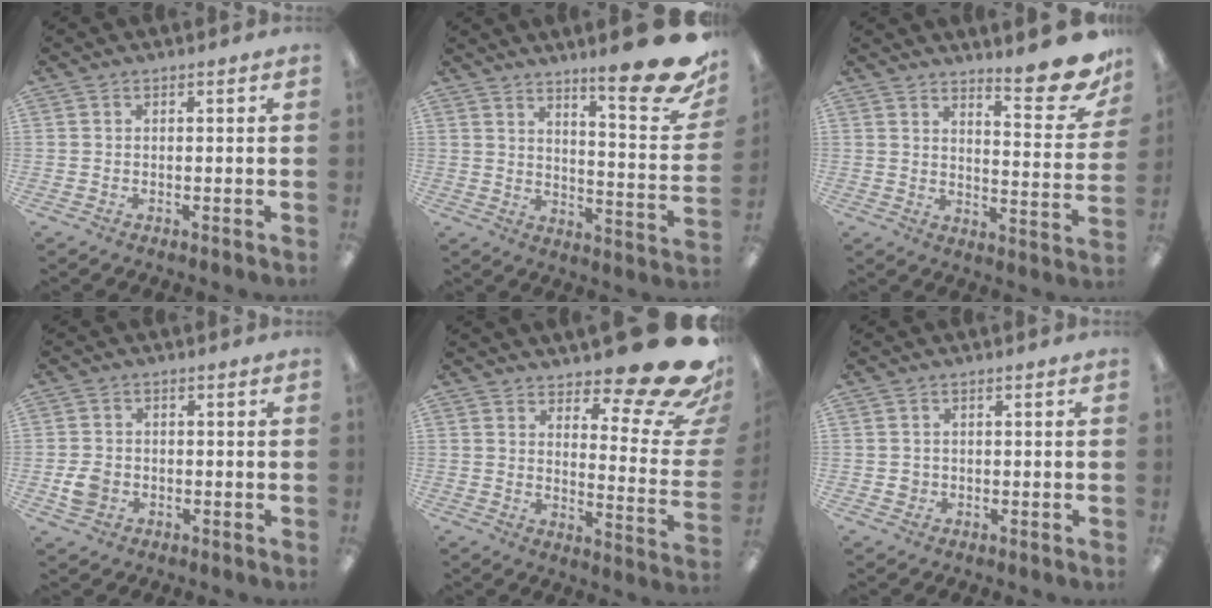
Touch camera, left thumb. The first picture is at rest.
{"total": 17.7, "force": [12.6, 3.1, 12.0], "torque": [-0.160, -0.098, 0.199]}
{"total": 13.5, "force": [10.3, 2.9, 8.3], "torque": [-0.099, -0.079, 0.164]}
{"total": 4.2, "force": [-1.2, 3.4, 2.2], "torque": [-0.033, 0.002, -0.021]}
{"total": 18.1, "force": [12.7, 5.4, 11.7], "torque": [-0.134, -0.109, 0.206]}
{"total": 1.4, "force": [0.0, 1.4, 0.4], "torque": [-0.009, 0.007, -0.003]}